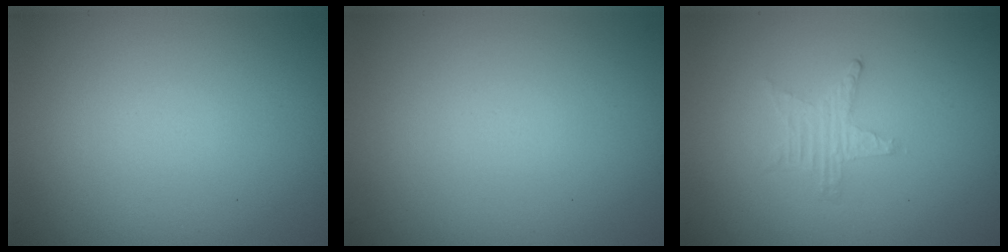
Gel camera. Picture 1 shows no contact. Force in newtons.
{"total": 0.0}
{"total": 0.5, "press": 0.5, "slide": 0.1}